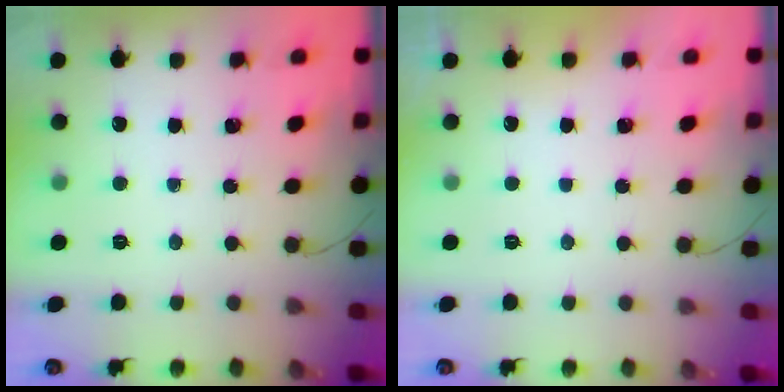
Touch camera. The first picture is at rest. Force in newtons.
{"total": 3.0, "press": 3.0, "slide": 0.1}